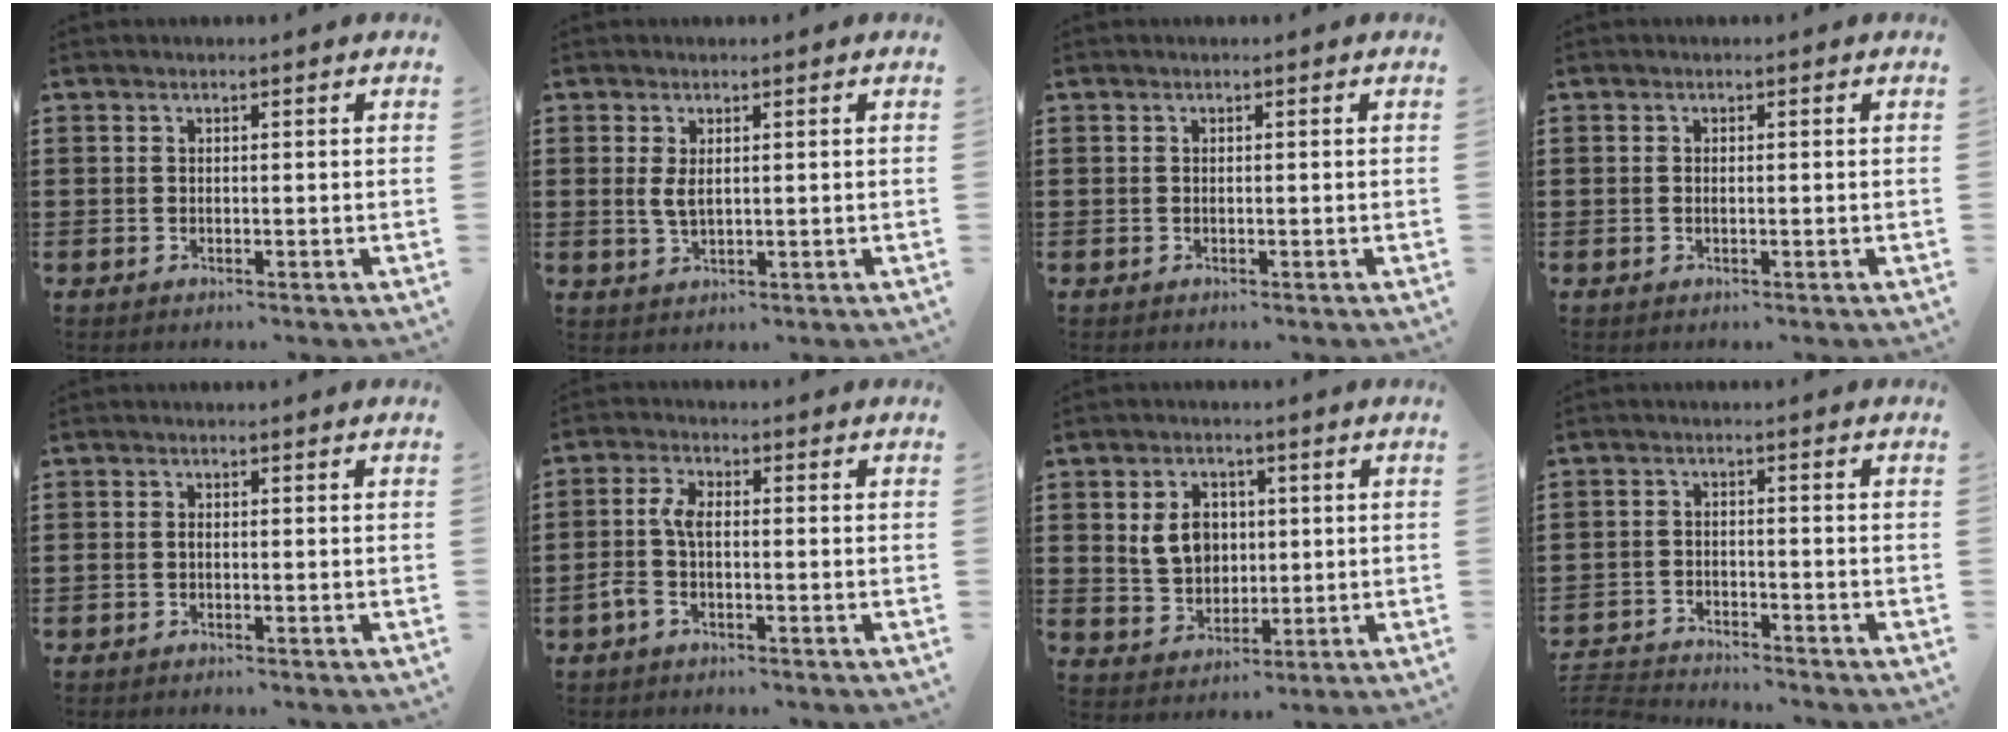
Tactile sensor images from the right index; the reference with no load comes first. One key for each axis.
{"total": 2.2, "fx": 0.7, "fy": 0.7, "fz": 2.0, "tx": -0.049, "ty": -0.002, "tz": 0.009}
{"total": 0.0}
{"total": 0.5, "fx": -0.1, "fy": 0.1, "fz": 0.5, "tx": -0.011, "ty": -0.002, "tz": -0.001}
{"total": 0.7, "fx": -0.3, "fy": 0.2, "fz": 0.6, "tx": -0.014, "ty": -0.005, "tz": -0.005}
{"total": 3.8, "fx": -1.0, "fy": 1.5, "fz": 3.3, "tx": -0.081, "ty": -0.001, "tz": -0.026}
{"total": 6.4, "fx": 1.2, "fy": 5.1, "fz": 3.7, "tx": -0.089, "ty": 0.009, "tz": 0.017}
{"total": 3.1, "fx": -3.1, "fy": 0.0, "fz": -0.2, "tx": -0.005, "ty": -0.002, "tz": -0.067}